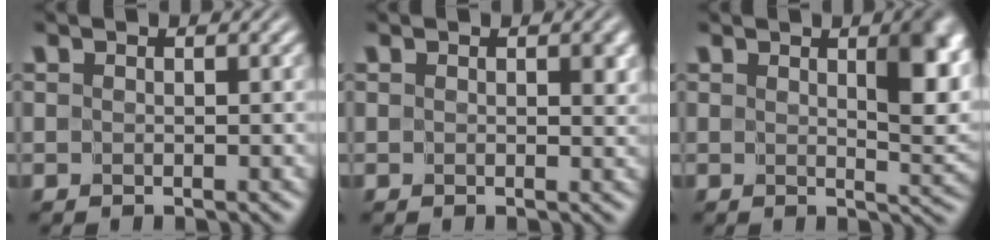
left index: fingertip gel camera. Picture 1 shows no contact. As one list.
[{"total": 1.6, "force": [0.4, 0.9, 1.2], "torque": [-0.009, -0.002, 0.006]}, {"total": 4.6, "force": [1.7, 1.5, 4.0], "torque": [-0.048, -0.008, 0.030]}]